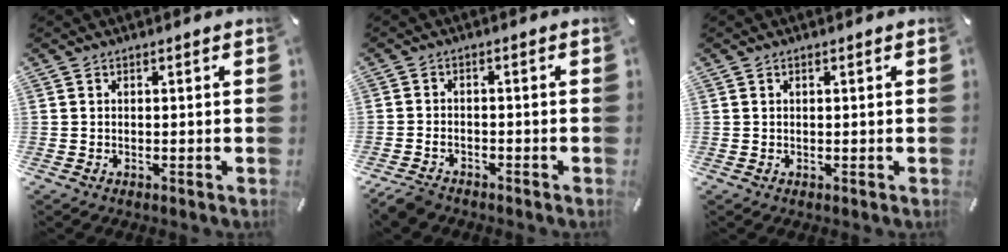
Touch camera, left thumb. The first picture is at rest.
{"total": 3.1, "force": [-2.6, 1.4, 0.9], "torque": [-0.030, 0.008, -0.054]}
{"total": 0.5, "force": [0.2, 0.3, 0.4], "torque": [-0.008, 0.002, 0.003]}